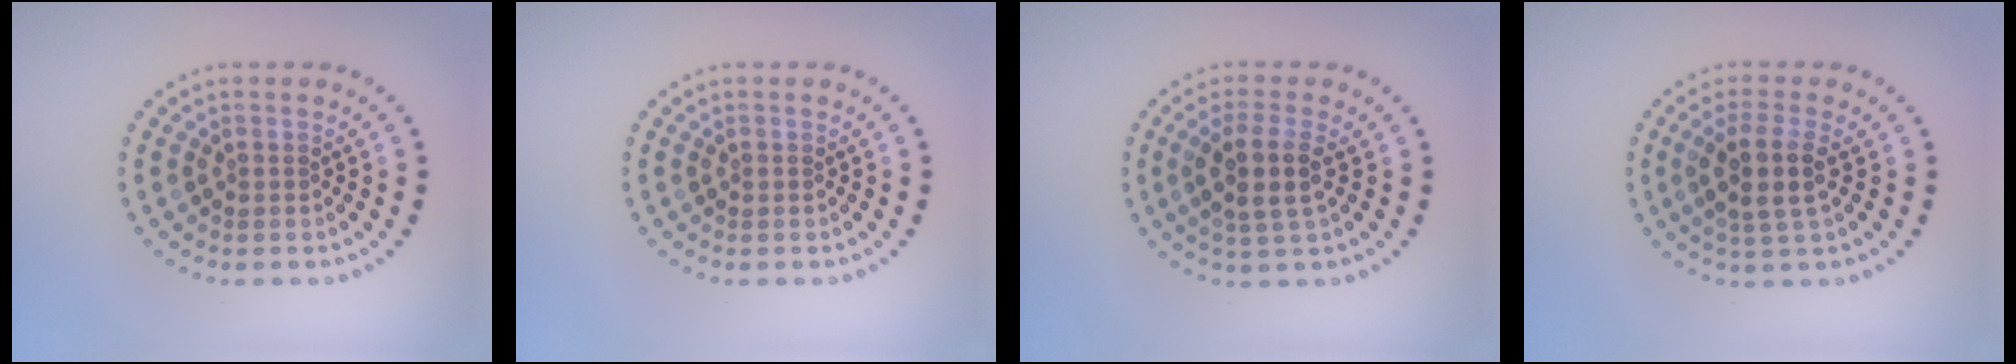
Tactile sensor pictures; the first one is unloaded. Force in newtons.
{"total": 0.0}
{"total": 3.0, "press": 2.5, "slide": 1.6}
{"total": 3.0, "press": 2.6, "slide": 1.6}